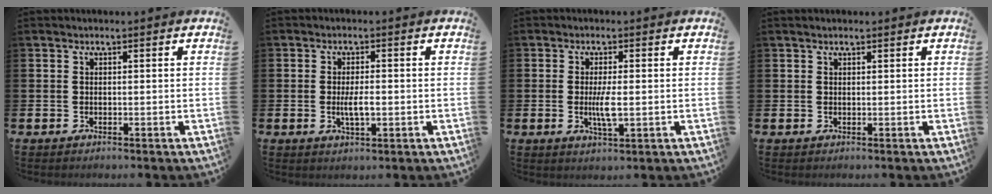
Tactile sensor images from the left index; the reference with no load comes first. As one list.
[{"total": 3.0, "force": [-0.4, 1.0, 2.9], "torque": [-0.053, -0.001, -0.008]}, {"total": 3.3, "force": [-0.3, 0.6, 3.2], "torque": [-0.059, -0.003, -0.008]}, {"total": 0.7, "force": [0.6, 0.1, 0.3], "torque": [-0.006, 0.002, 0.010]}]